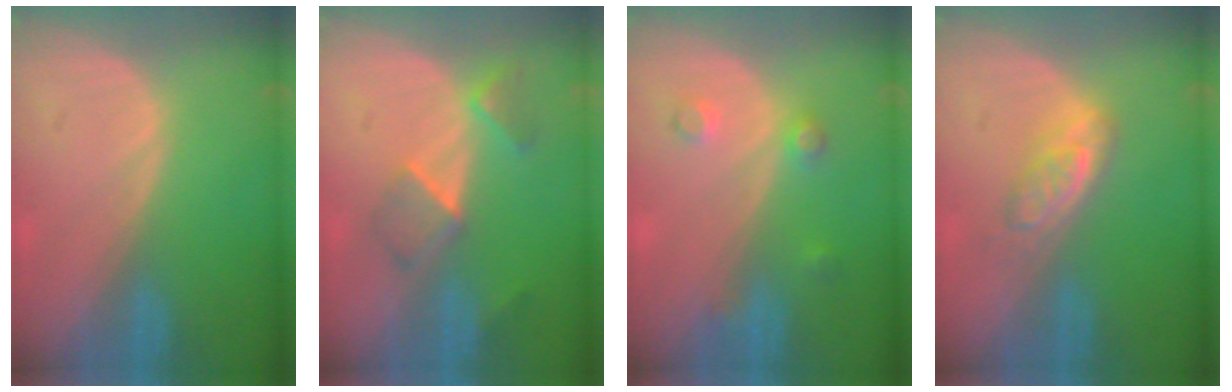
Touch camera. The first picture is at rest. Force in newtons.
{"total": 5.6, "press": 4.9, "slide": 2.7}
{"total": 2.6, "press": 2.6, "slide": 0.3}
{"total": 4.1, "press": 4.1, "slide": 0.5}